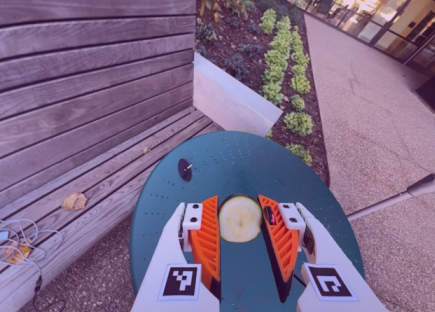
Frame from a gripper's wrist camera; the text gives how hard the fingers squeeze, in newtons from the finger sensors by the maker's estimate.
{"total": 13.3, "left": 13.9, "right": 12.7}